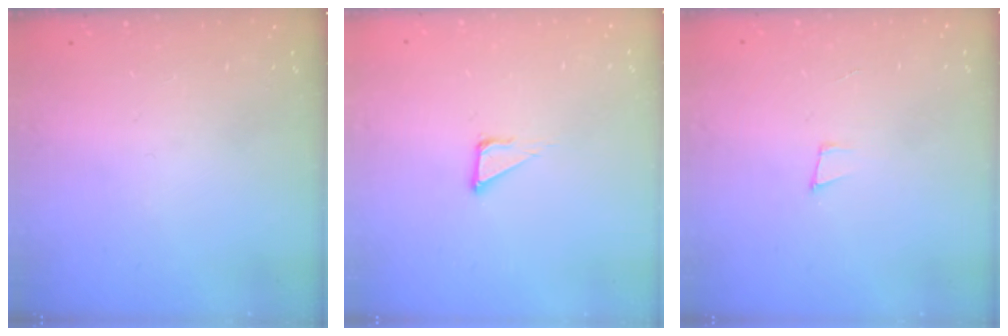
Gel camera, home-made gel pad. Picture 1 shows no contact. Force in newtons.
{"total": 3.4, "press": 3.4, "slide": 0.2}
{"total": 3.7, "press": 2.5, "slide": 2.6}